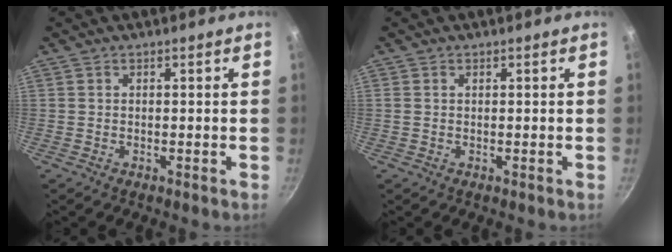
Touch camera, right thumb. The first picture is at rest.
{"total": 0.6, "force": [0.2, 0.4, 0.4], "torque": [-0.009, 0.002, 0.003]}